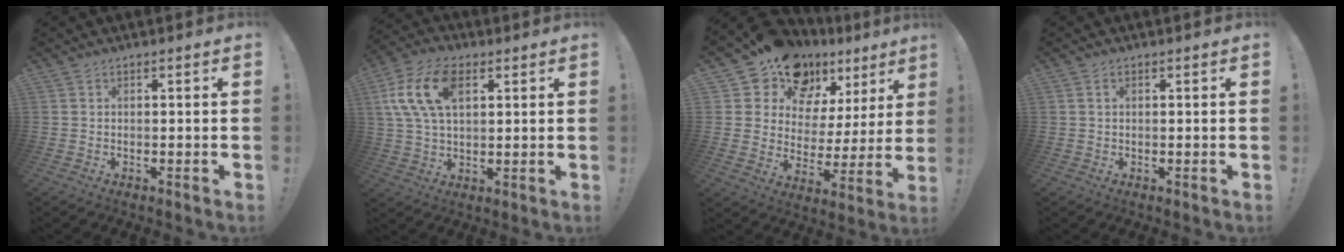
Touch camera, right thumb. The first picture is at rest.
{"total": 14.9, "force": [4.9, 8.8, 11.0], "torque": [-0.220, -0.001, 0.090]}
{"total": 16.1, "force": [12.7, 8.5, 5.0], "torque": [-0.083, -0.095, 0.235]}
{"total": 1.0, "force": [0.4, 0.5, 0.7], "torque": [-0.010, -0.001, 0.006]}